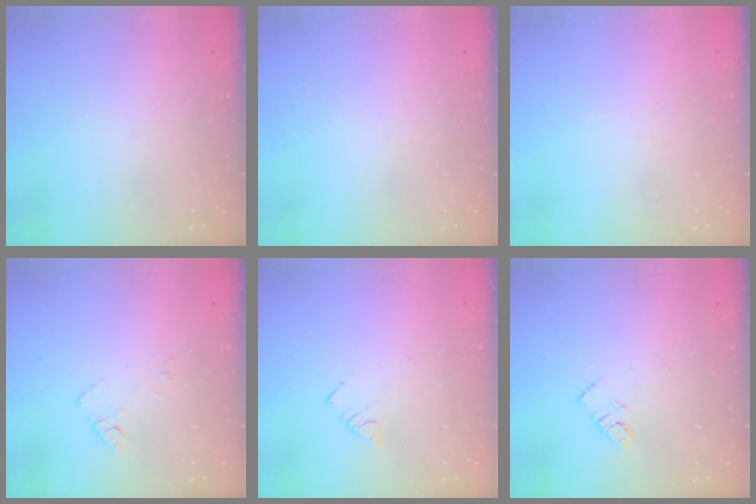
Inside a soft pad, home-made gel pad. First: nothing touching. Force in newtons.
{"total": 0.0}
{"total": 0.0}
{"total": 4.8, "press": 4.8, "slide": 0.5}
{"total": 2.8, "press": 2.8, "slide": 0.5}
{"total": 5.1, "press": 5.1, "slide": 0.5}